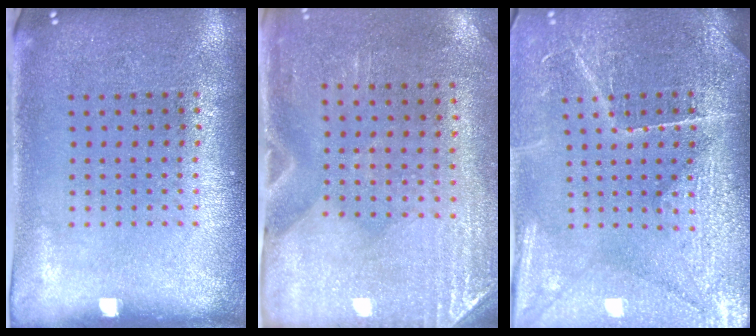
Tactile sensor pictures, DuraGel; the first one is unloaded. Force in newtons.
{"total": 2.9, "press": 2.5, "slide": 1.4}
{"total": 4.2, "press": 3.9, "slide": 1.6}